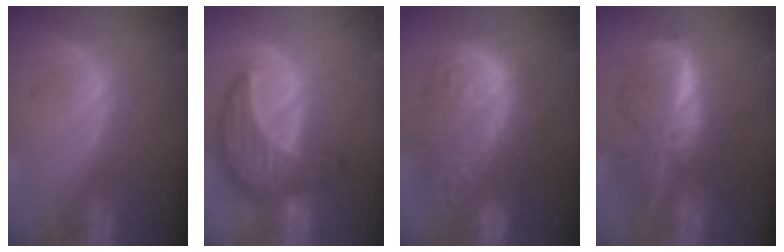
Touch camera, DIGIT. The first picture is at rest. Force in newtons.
{"total": 9.9, "press": 9.9, "slide": 0.8}
{"total": 13.4, "press": 13.3, "slide": 1.2}
{"total": 9.4, "press": 9.4, "slide": 0.5}